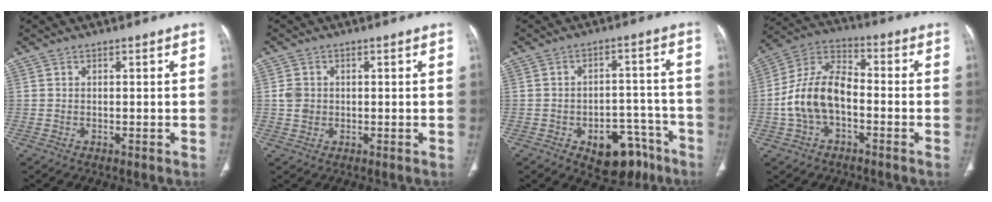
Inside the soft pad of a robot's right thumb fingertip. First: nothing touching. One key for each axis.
{"total": 2.7, "fx": 0.1, "fy": 2.4, "fz": 1.3, "tx": -0.014, "ty": 0.005, "tz": 0.003}
{"total": 12.4, "fx": -7.3, "fy": 7.4, "fz": 6.8, "tx": -0.048, "ty": 0.059, "tz": -0.094}
{"total": 12.6, "fx": -2.6, "fy": 7.6, "fz": 9.7, "tx": -0.186, "ty": 0.042, "tz": -0.057}